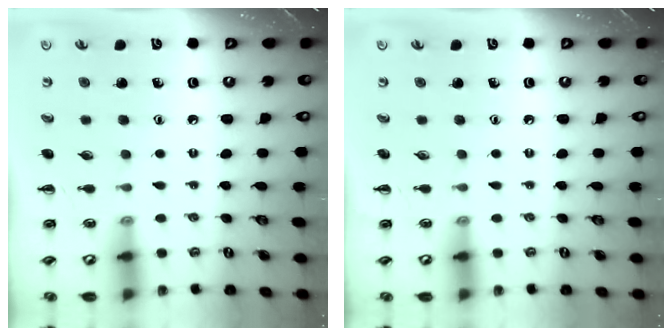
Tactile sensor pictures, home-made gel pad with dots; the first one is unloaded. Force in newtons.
{"total": 0.0}